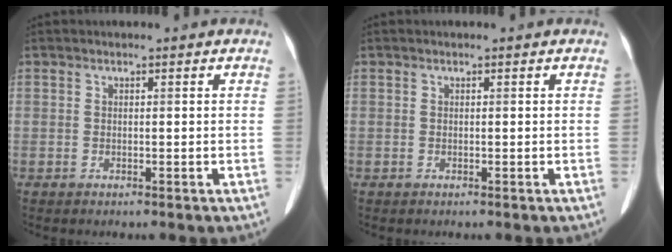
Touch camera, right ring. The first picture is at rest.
{"total": 0.0}